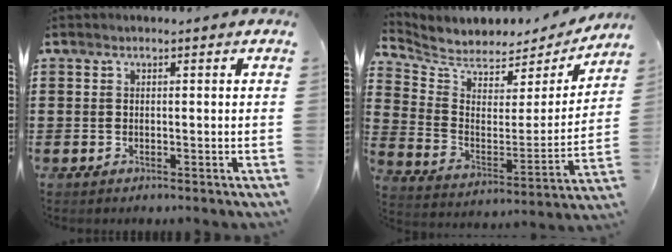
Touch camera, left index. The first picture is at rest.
{"total": 4.9, "force": [4.6, 1.7, 0.5], "torque": [-0.044, -0.044, 0.076]}